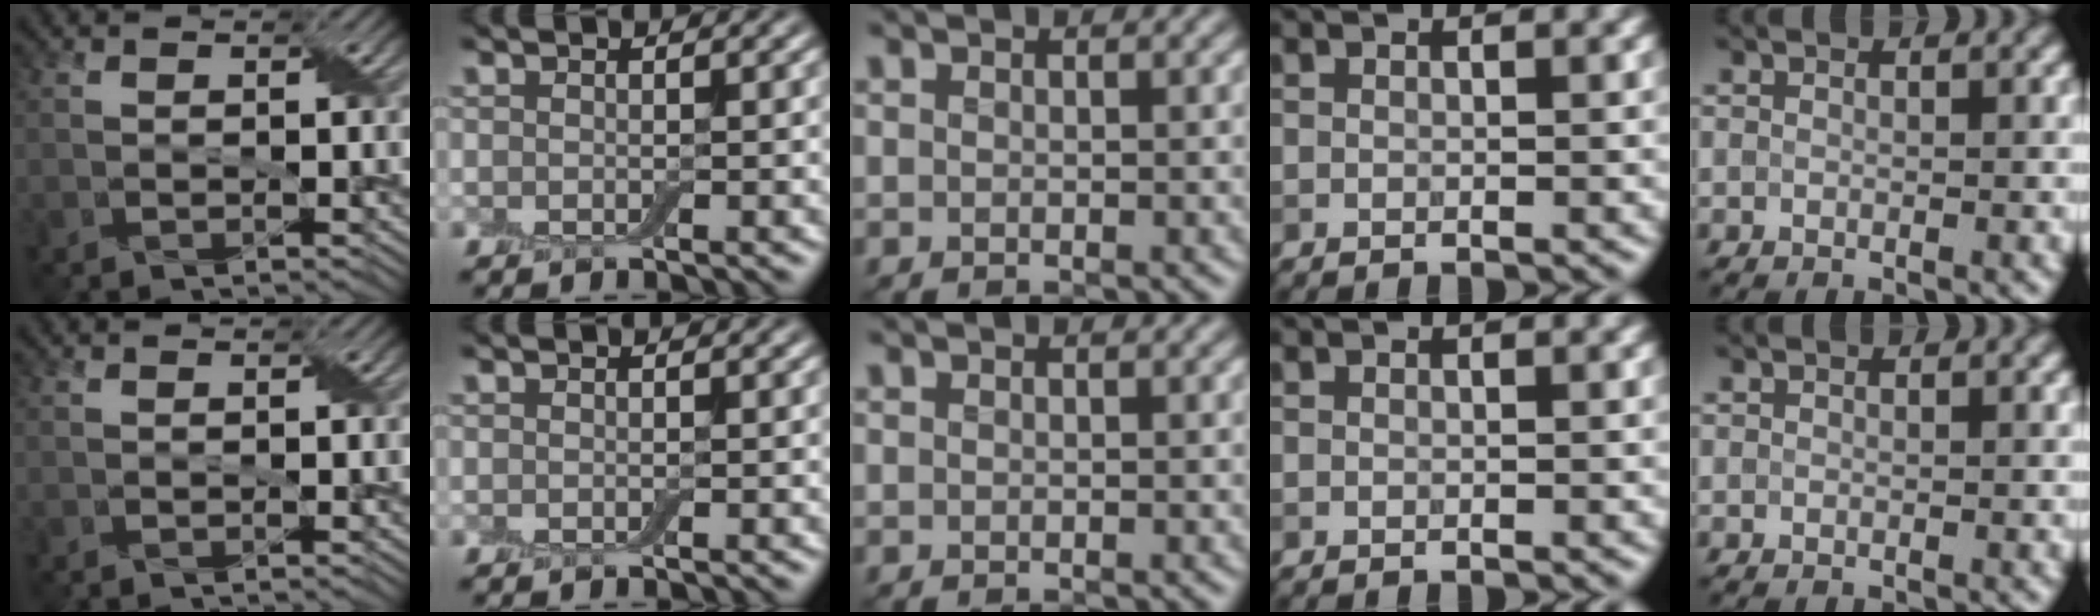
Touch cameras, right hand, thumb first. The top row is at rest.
{}